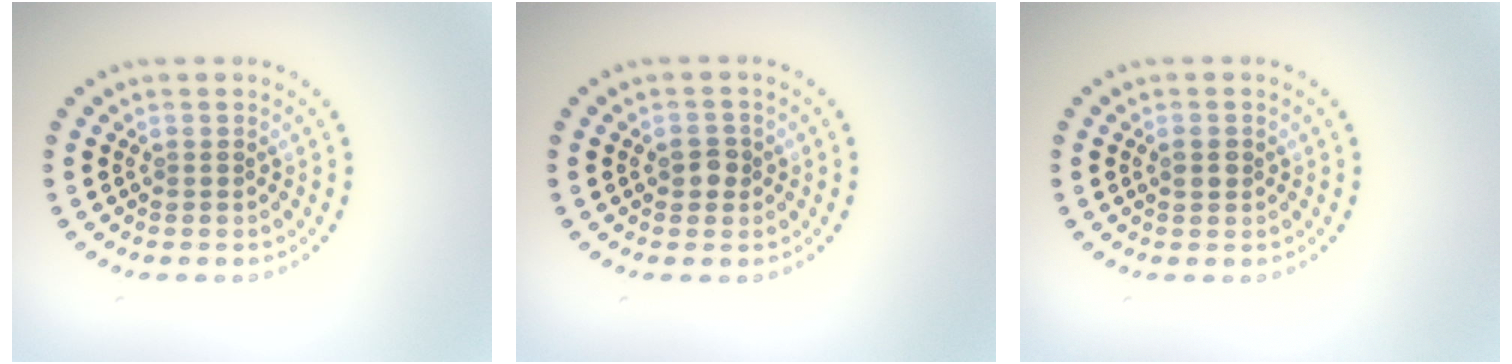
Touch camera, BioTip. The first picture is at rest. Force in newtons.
{"total": 1.7, "press": 1.6, "slide": 0.4}
{"total": 1.2, "press": 1.2, "slide": 0.1}